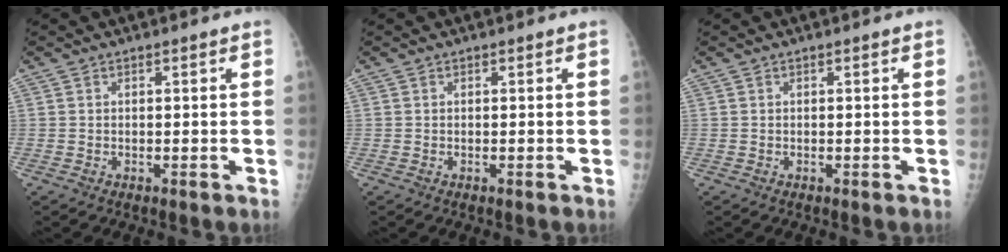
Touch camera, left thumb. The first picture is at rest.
{"total": 0.0}
{"total": 0.0}